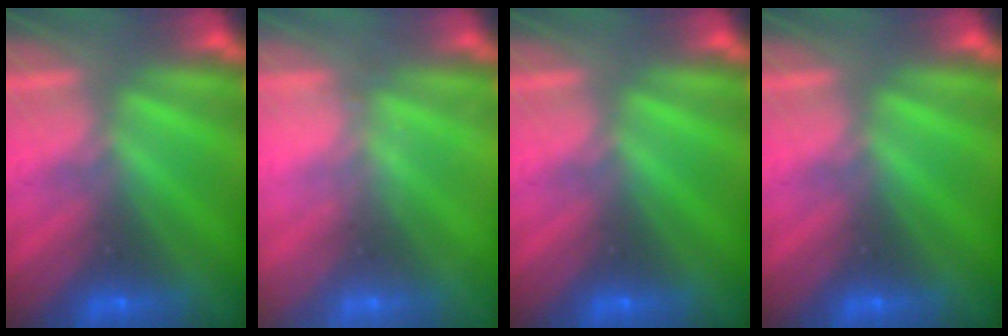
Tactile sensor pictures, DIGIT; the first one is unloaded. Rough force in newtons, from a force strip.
{"total": 2.1}
{"total": 0.0}
{"total": 0.0}